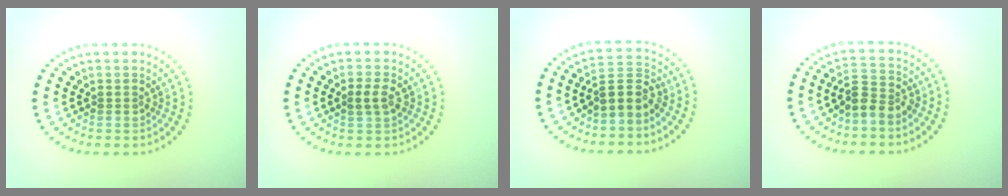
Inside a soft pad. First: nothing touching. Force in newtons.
{"total": 1.9, "press": 1.9, "slide": 0.1}
{"total": 3.2, "press": 2.8, "slide": 1.5}
{"total": 2.7, "press": 2.5, "slide": 1.1}